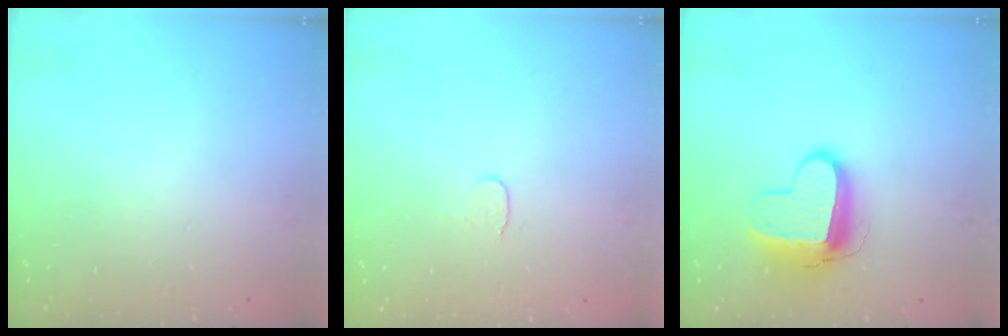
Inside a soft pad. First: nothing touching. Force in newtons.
{"total": 3.5, "press": 3.5, "slide": 0.4}
{"total": 11.1, "press": 11.0, "slide": 1.3}